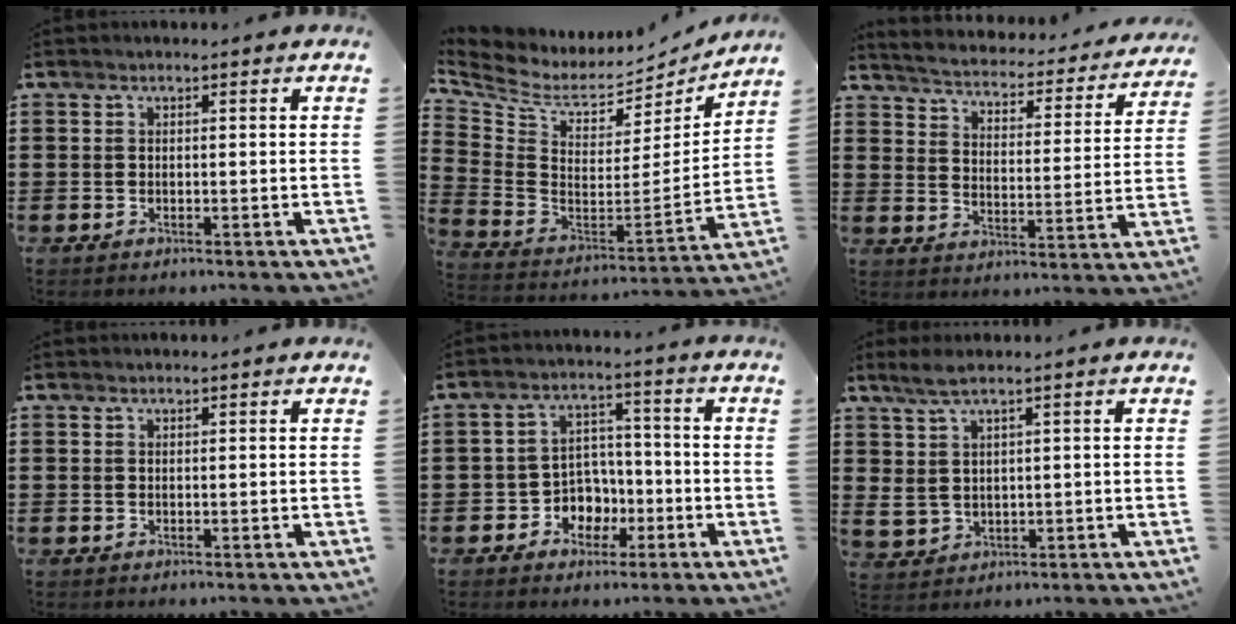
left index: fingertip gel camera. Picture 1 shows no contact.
{"total": 5.7, "force": [4.6, 2.8, 2.0], "torque": [-0.072, -0.045, 0.076]}
{"total": 2.8, "force": [2.7, -0.1, 0.6], "torque": [-0.031, -0.031, 0.035]}
{"total": 0.0}
{"total": 5.3, "force": [-2.0, 4.7, 1.4], "torque": [-0.038, 0.012, -0.036]}
{"total": 4.0, "force": [1.6, 2.0, 3.1], "torque": [-0.078, 0.001, 0.024]}